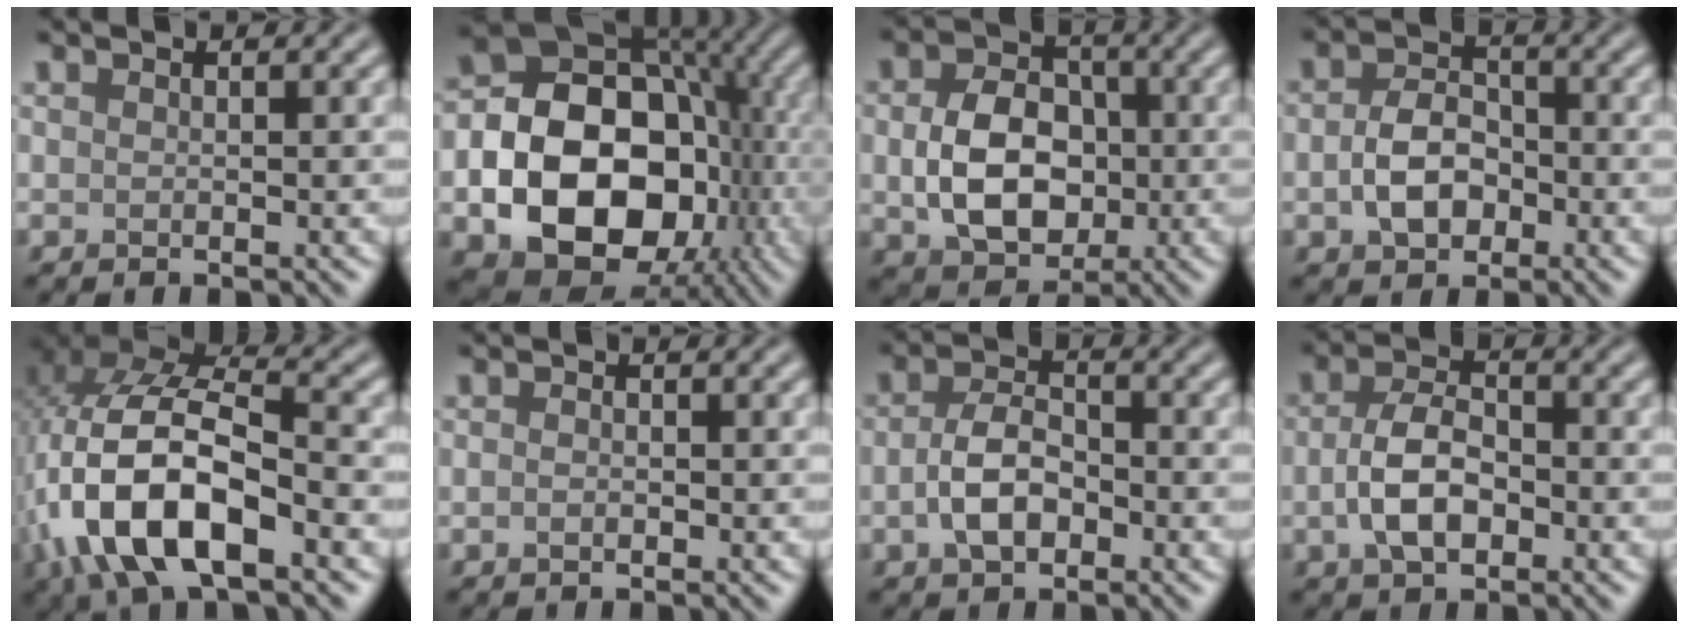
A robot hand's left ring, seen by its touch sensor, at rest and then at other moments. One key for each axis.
{"total": 17.3, "fx": -3.9, "fy": 13.2, "fz": 10.5, "tx": -0.146, "ty": -0.023, "tz": -0.076}
{"total": 7.4, "fx": -0.4, "fy": 5.4, "fz": 5.0, "tx": -0.097, "ty": -0.006, "tz": -0.005}
{"total": 4.2, "fx": -0.9, "fy": 2.9, "fz": 2.9, "tx": -0.055, "ty": 0.001, "tz": -0.021}
{"total": 12.3, "fx": -4.3, "fy": 5.7, "fz": 10.0, "tx": -0.214, "ty": 0.000, "tz": -0.082}
{"total": 0.8, "fx": -0.2, "fy": 0.5, "fz": 0.6, "tx": -0.012, "ty": -0.002, "tz": -0.005}
{"total": 4.1, "fx": -1.0, "fy": 2.5, "fz": 3.1, "tx": -0.063, "ty": 0.002, "tz": -0.024}
{"total": 4.7, "fx": -1.0, "fy": 2.7, "fz": 3.7, "tx": -0.077, "ty": 0.000, "tz": -0.022}